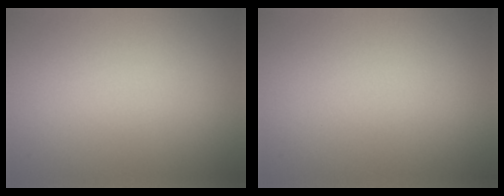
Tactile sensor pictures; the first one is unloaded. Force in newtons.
{"total": 0.0}